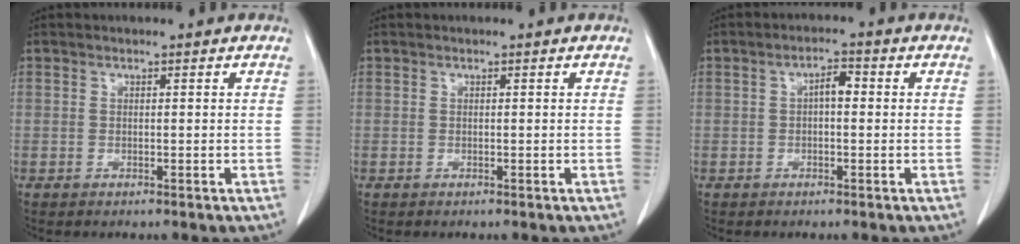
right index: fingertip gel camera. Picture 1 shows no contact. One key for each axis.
{"total": 0.0}
{"total": 2.8, "fx": 0.1, "fy": 1.1, "fz": 2.5, "tx": -0.040, "ty": 0.012, "tz": 0.000}